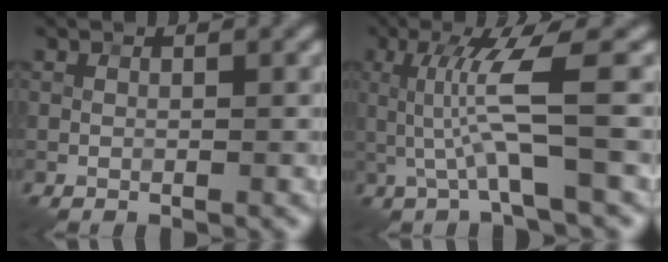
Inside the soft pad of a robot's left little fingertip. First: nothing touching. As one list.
[{"total": 4.9, "force": [-0.2, 0.3, 4.9], "torque": [-0.103, 0.009, 0.002]}]